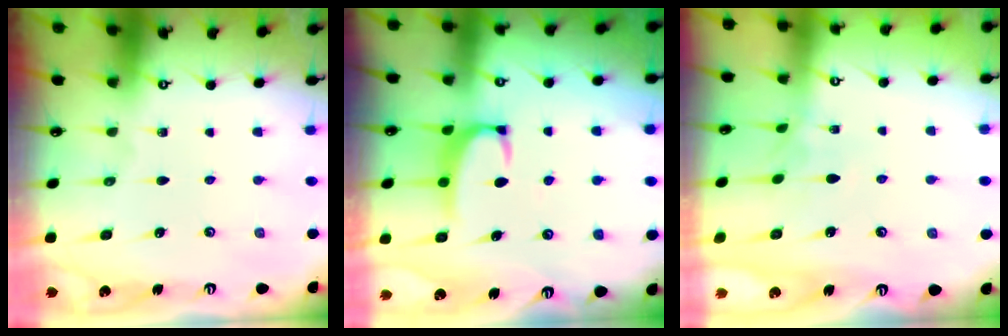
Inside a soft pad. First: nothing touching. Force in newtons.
{"total": 2.1, "press": 2.1, "slide": 0.6}
{"total": 3.2, "press": 3.2, "slide": 0.4}